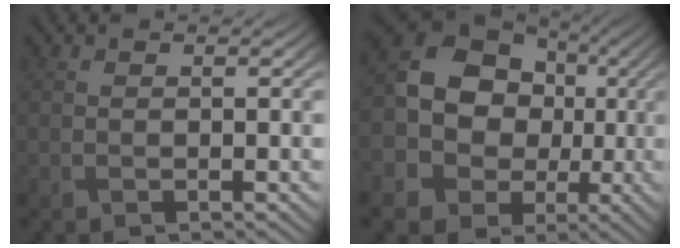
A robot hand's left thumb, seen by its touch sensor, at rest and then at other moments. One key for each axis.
{"total": 16.1, "fx": 0.2, "fy": 13.9, "fz": 8.2, "tx": -0.197, "ty": 0.004, "tz": -0.010}